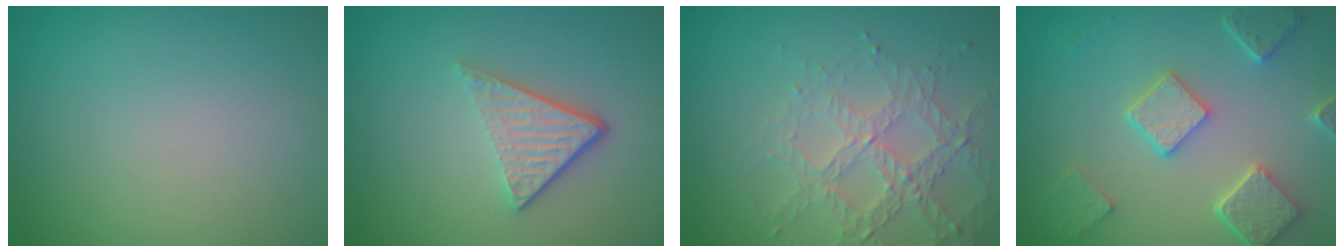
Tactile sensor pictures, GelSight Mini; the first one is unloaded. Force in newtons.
{"total": 3.9, "press": 2.6, "slide": 2.9}
{"total": 3.1, "press": 3.1, "slide": 0.6}
{"total": 5.0, "press": 3.9, "slide": 3.1}